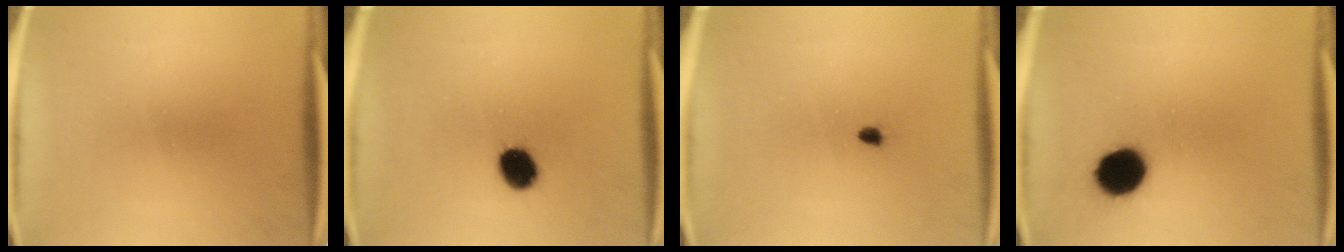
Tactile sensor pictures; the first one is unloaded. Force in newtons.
{"total": 7.2}
{"total": 1.0}
{"total": 10.0}